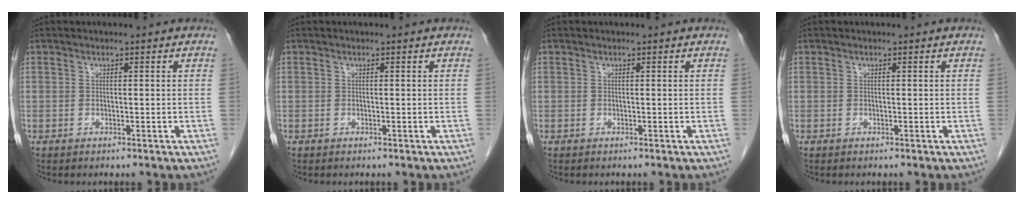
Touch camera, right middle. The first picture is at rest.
{"total": 0.0}
{"total": 0.0}
{"total": 0.0}